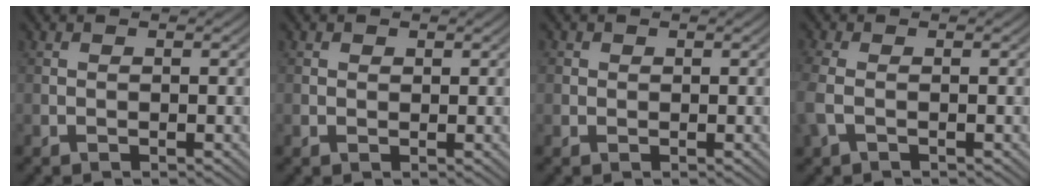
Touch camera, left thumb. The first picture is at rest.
{"total": 0.9, "force": [0.4, 0.7, 0.2], "torque": [-0.003, -0.003, 0.007]}
{"total": 1.2, "force": [0.4, 1.1, 0.2], "torque": [-0.002, -0.002, 0.004]}
{"total": 3.2, "force": [-0.7, 1.8, 2.6], "torque": [-0.084, -0.001, -0.022]}